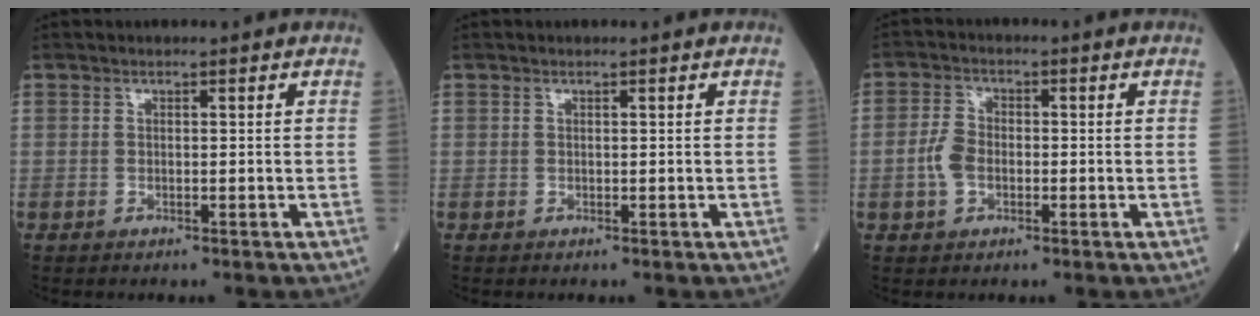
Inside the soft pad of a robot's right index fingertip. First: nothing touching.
{"total": 0.0}
{"total": 4.1, "force": [-1.0, 2.7, 2.8], "torque": [-0.070, 0.011, -0.023]}